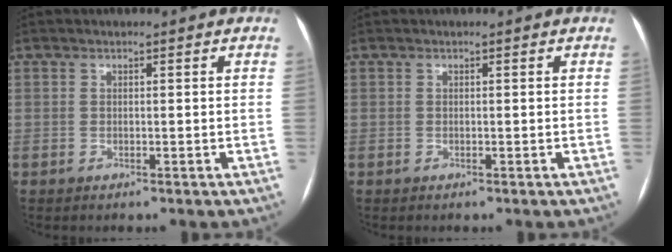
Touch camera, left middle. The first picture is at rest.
{"total": 0.0}